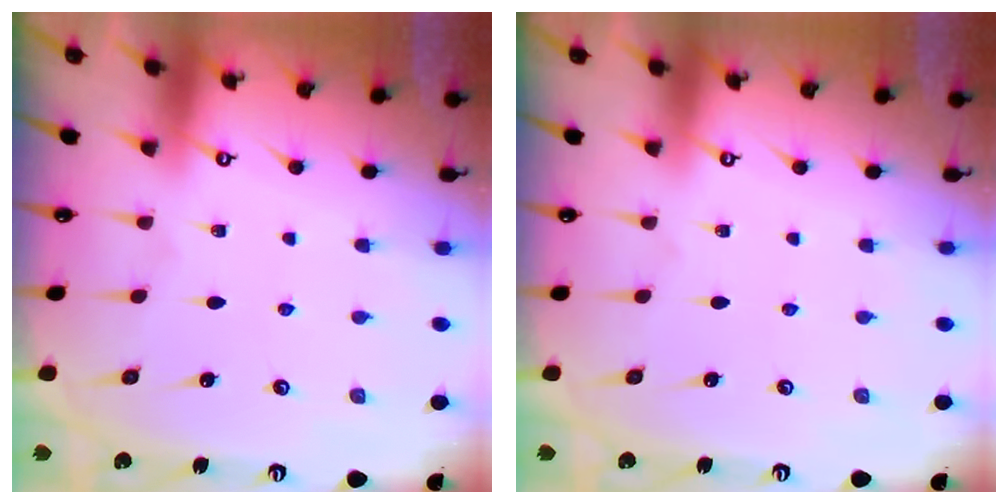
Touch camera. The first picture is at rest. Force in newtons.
{"total": 0.0}